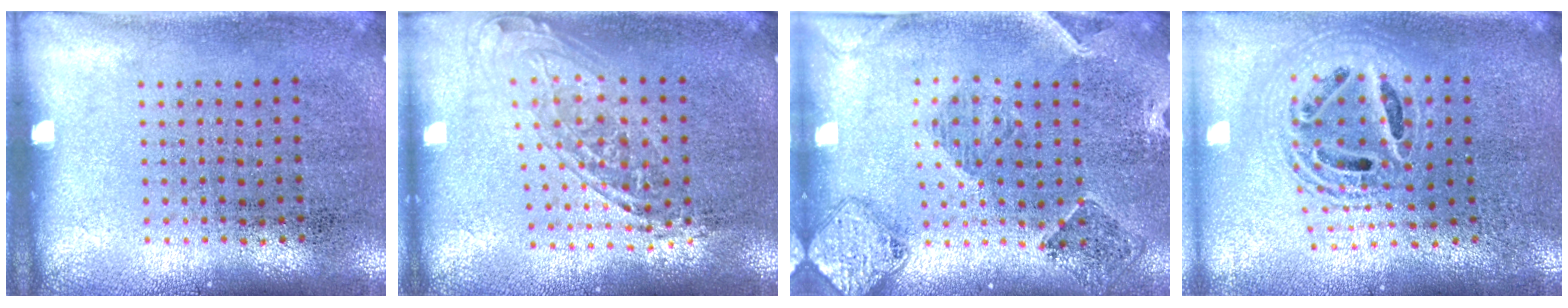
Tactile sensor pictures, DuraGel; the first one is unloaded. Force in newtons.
{"total": 1.7, "press": 1.4, "slide": 0.9}
{"total": 0.9, "press": 0.9, "slide": 0.2}
{"total": 2.0, "press": 1.6, "slide": 1.2}